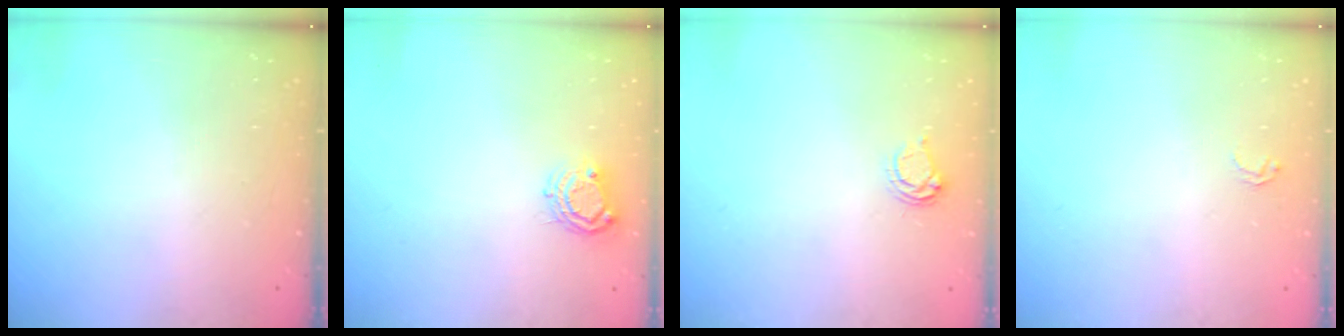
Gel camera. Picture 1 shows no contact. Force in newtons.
{"total": 6.6, "press": 6.6, "slide": 0.5}
{"total": 4.0, "press": 4.0, "slide": 0.5}
{"total": 1.8, "press": 1.8, "slide": 0.0}